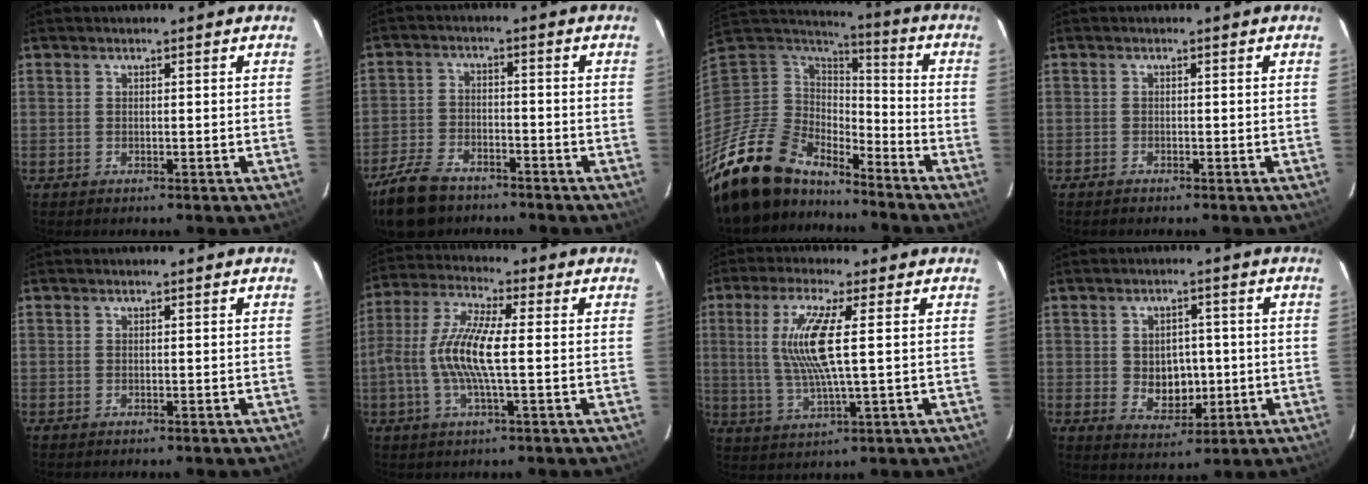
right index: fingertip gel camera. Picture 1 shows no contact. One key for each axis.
{"total": 11.0, "fx": -8.4, "fy": 5.4, "fz": 4.7, "tx": -0.132, "ty": -0.004, "tz": -0.154}
{"total": 20.4, "fx": -17.2, "fy": 8.3, "fz": 7.2, "tx": -0.172, "ty": -0.014, "tz": -0.313}
{"total": 0.8, "fx": -0.7, "fy": 0.3, "fz": -0.1, "tx": -0.003, "ty": 0.000, "tz": -0.012}
{"total": 0.0}
{"total": 10.9, "fx": -1.0, "fy": 1.8, "fz": 10.7, "tx": -0.218, "ty": 0.004, "tz": -0.021}
{"total": 10.6, "fx": 1.8, "fy": 0.6, "fz": 10.4, "tx": -0.205, "ty": -0.005, "tz": 0.041}
{"total": 6.8, "fx": -0.4, "fy": 5.4, "fz": 4.2, "tx": -0.075, "ty": 0.003, "tz": 0.011}